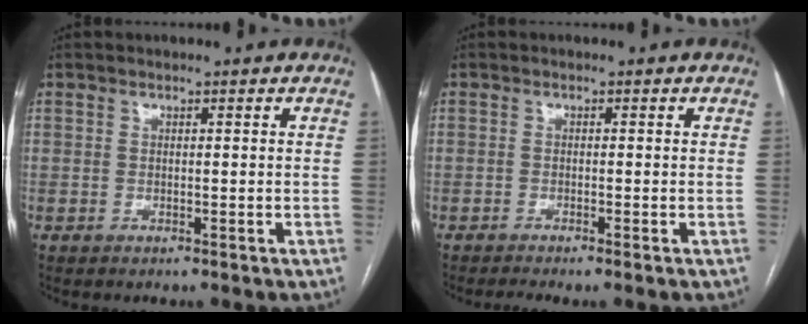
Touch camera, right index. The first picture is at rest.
{"total": 2.6, "force": [-1.9, -0.1, 1.7], "torque": [-0.027, -0.002, -0.031]}